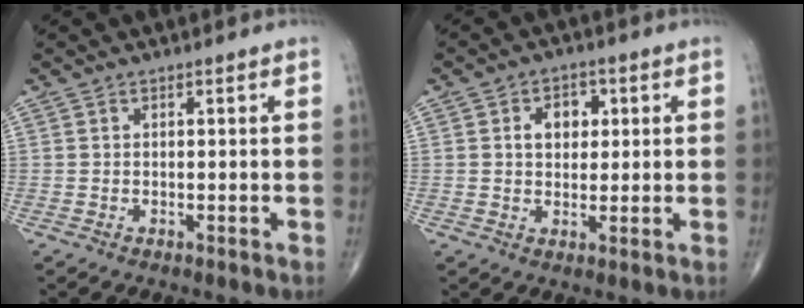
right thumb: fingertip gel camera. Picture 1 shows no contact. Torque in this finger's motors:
{"motor_torque": [0.63, 1.63, 0.73, 0.29, 0.10]}